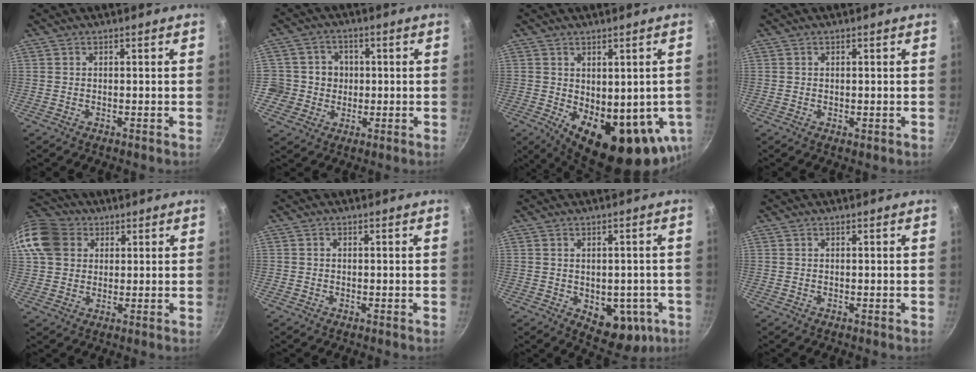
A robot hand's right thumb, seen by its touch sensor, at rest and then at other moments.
{"total": 7.1, "force": [-0.1, 7.0, 1.2], "torque": [0.028, 0.013, -0.009]}
{"total": 16.9, "force": [-3.3, 8.6, 14.2], "torque": [-0.161, -0.030, -0.025]}
{"total": 0.6, "force": [0.0, 0.4, 0.5], "torque": [-0.005, -0.002, -0.001]}
{"total": 12.6, "force": [4.2, 10.2, 6.1], "torque": [-0.110, 0.013, 0.068]}
{"total": 0.6, "force": [-0.1, 0.6, 0.1], "torque": [0.000, 0.001, -0.003]}
{"total": 10.5, "force": [-2.7, 6.7, 7.6], "torque": [-0.054, -0.002, -0.022]}
{"total": 0.0}